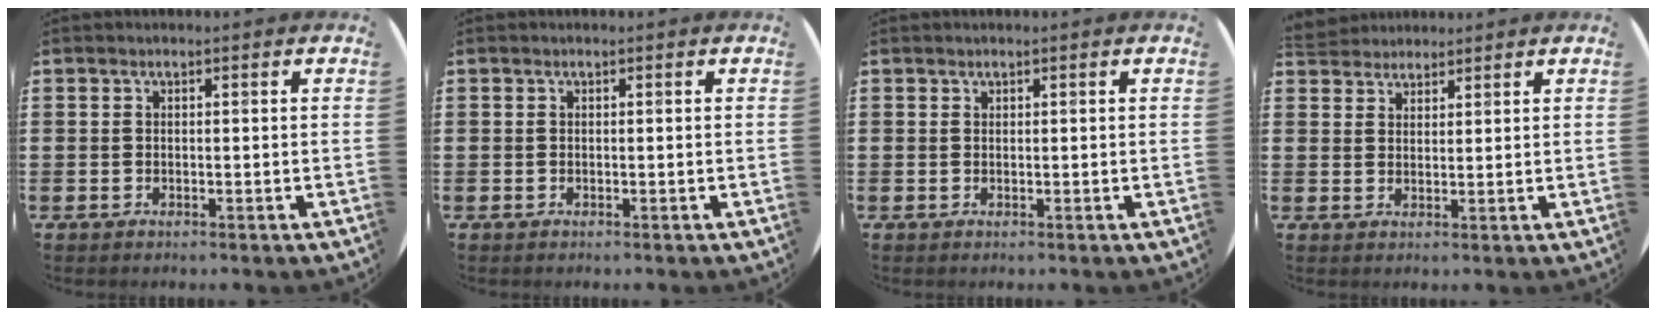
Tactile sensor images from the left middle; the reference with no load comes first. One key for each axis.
{"total": 0.0}
{"total": 0.0}
{"total": 3.1, "fx": 3.0, "fy": 0.9, "fz": -0.2, "tx": -0.004, "ty": -0.002, "tz": 0.058}